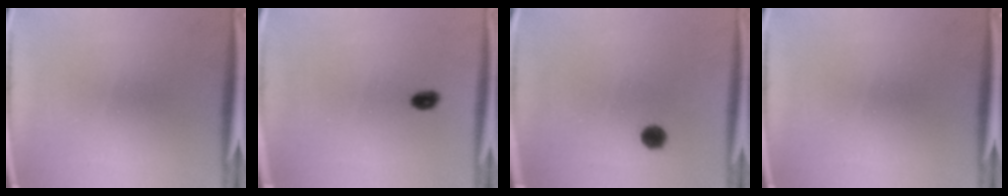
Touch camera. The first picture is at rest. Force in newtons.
{"total": 1.9}
{"total": 2.5}
{"total": 0.0}